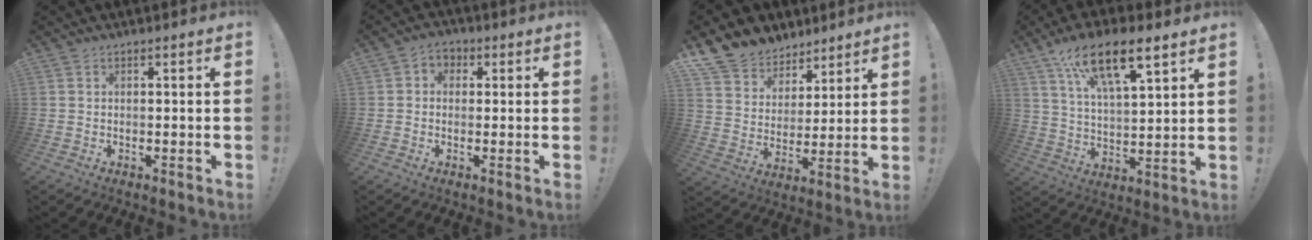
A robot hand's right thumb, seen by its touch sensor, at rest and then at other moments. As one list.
[{"total": 3.4, "force": [-0.1, 3.0, 1.7], "torque": [-0.026, 0.005, -0.001]}, {"total": 11.5, "force": [8.7, 7.3, 1.7], "torque": [-0.031, -0.071, 0.168]}, {"total": 16.2, "force": [10.1, 5.6, 11.5], "torque": [-0.187, -0.046, 0.170]}]